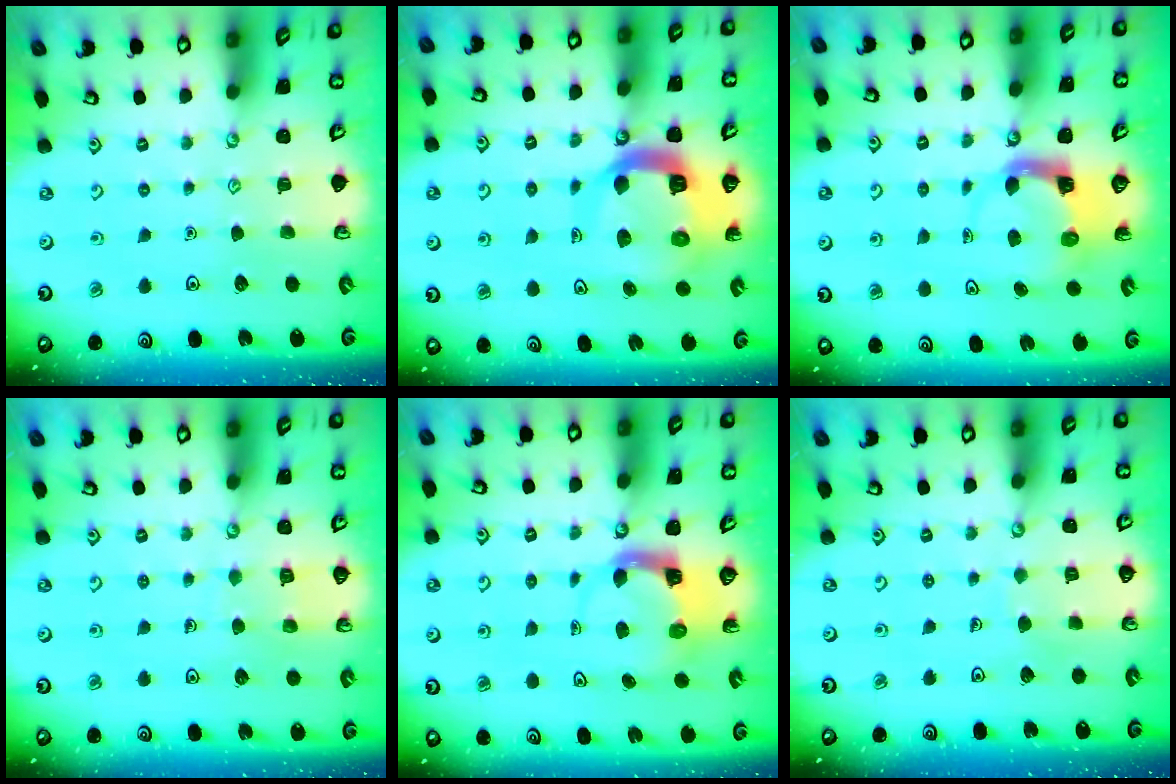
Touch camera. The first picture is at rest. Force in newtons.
{"total": 12.9, "press": 12.8, "slide": 1.6}
{"total": 3.7, "press": 3.6, "slide": 0.6}
{"total": 5.6, "press": 5.6, "slide": 0.2}
{"total": 3.7, "press": 3.6, "slide": 0.6}
{"total": 4.0, "press": 4.0, "slide": 0.2}